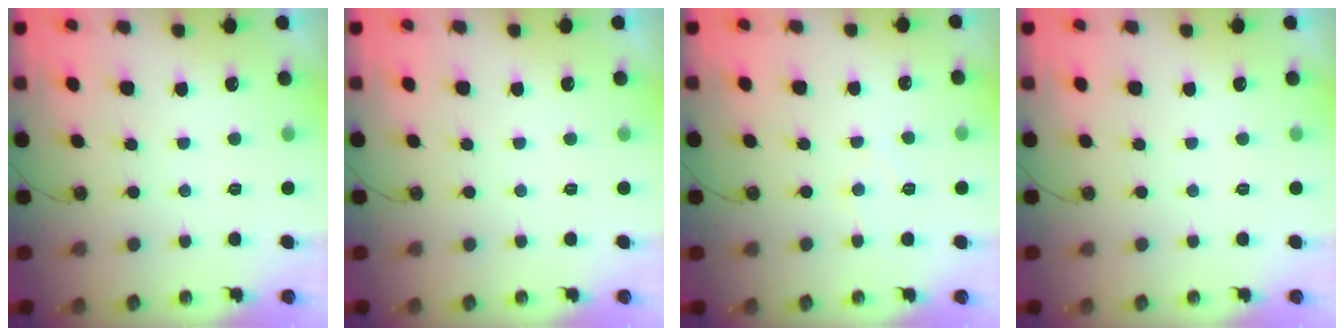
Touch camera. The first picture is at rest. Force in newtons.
{"total": 0.0}
{"total": 5.4, "press": 5.4, "slide": 0.2}
{"total": 0.0}